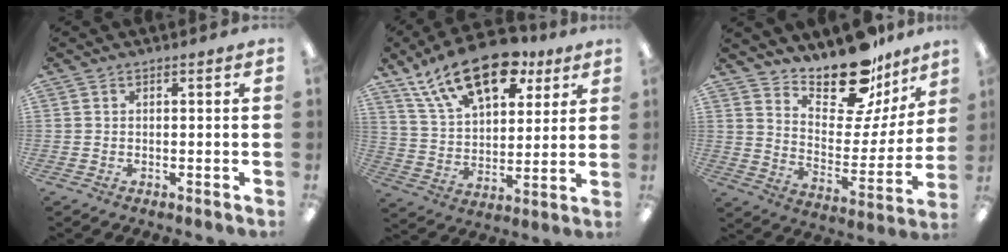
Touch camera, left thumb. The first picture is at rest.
{"total": 20.6, "force": [13.1, 10.1, 12.2], "torque": [-0.199, -0.060, 0.229]}
{"total": 17.7, "force": [15.1, 6.3, 6.8], "torque": [-0.103, -0.121, 0.263]}